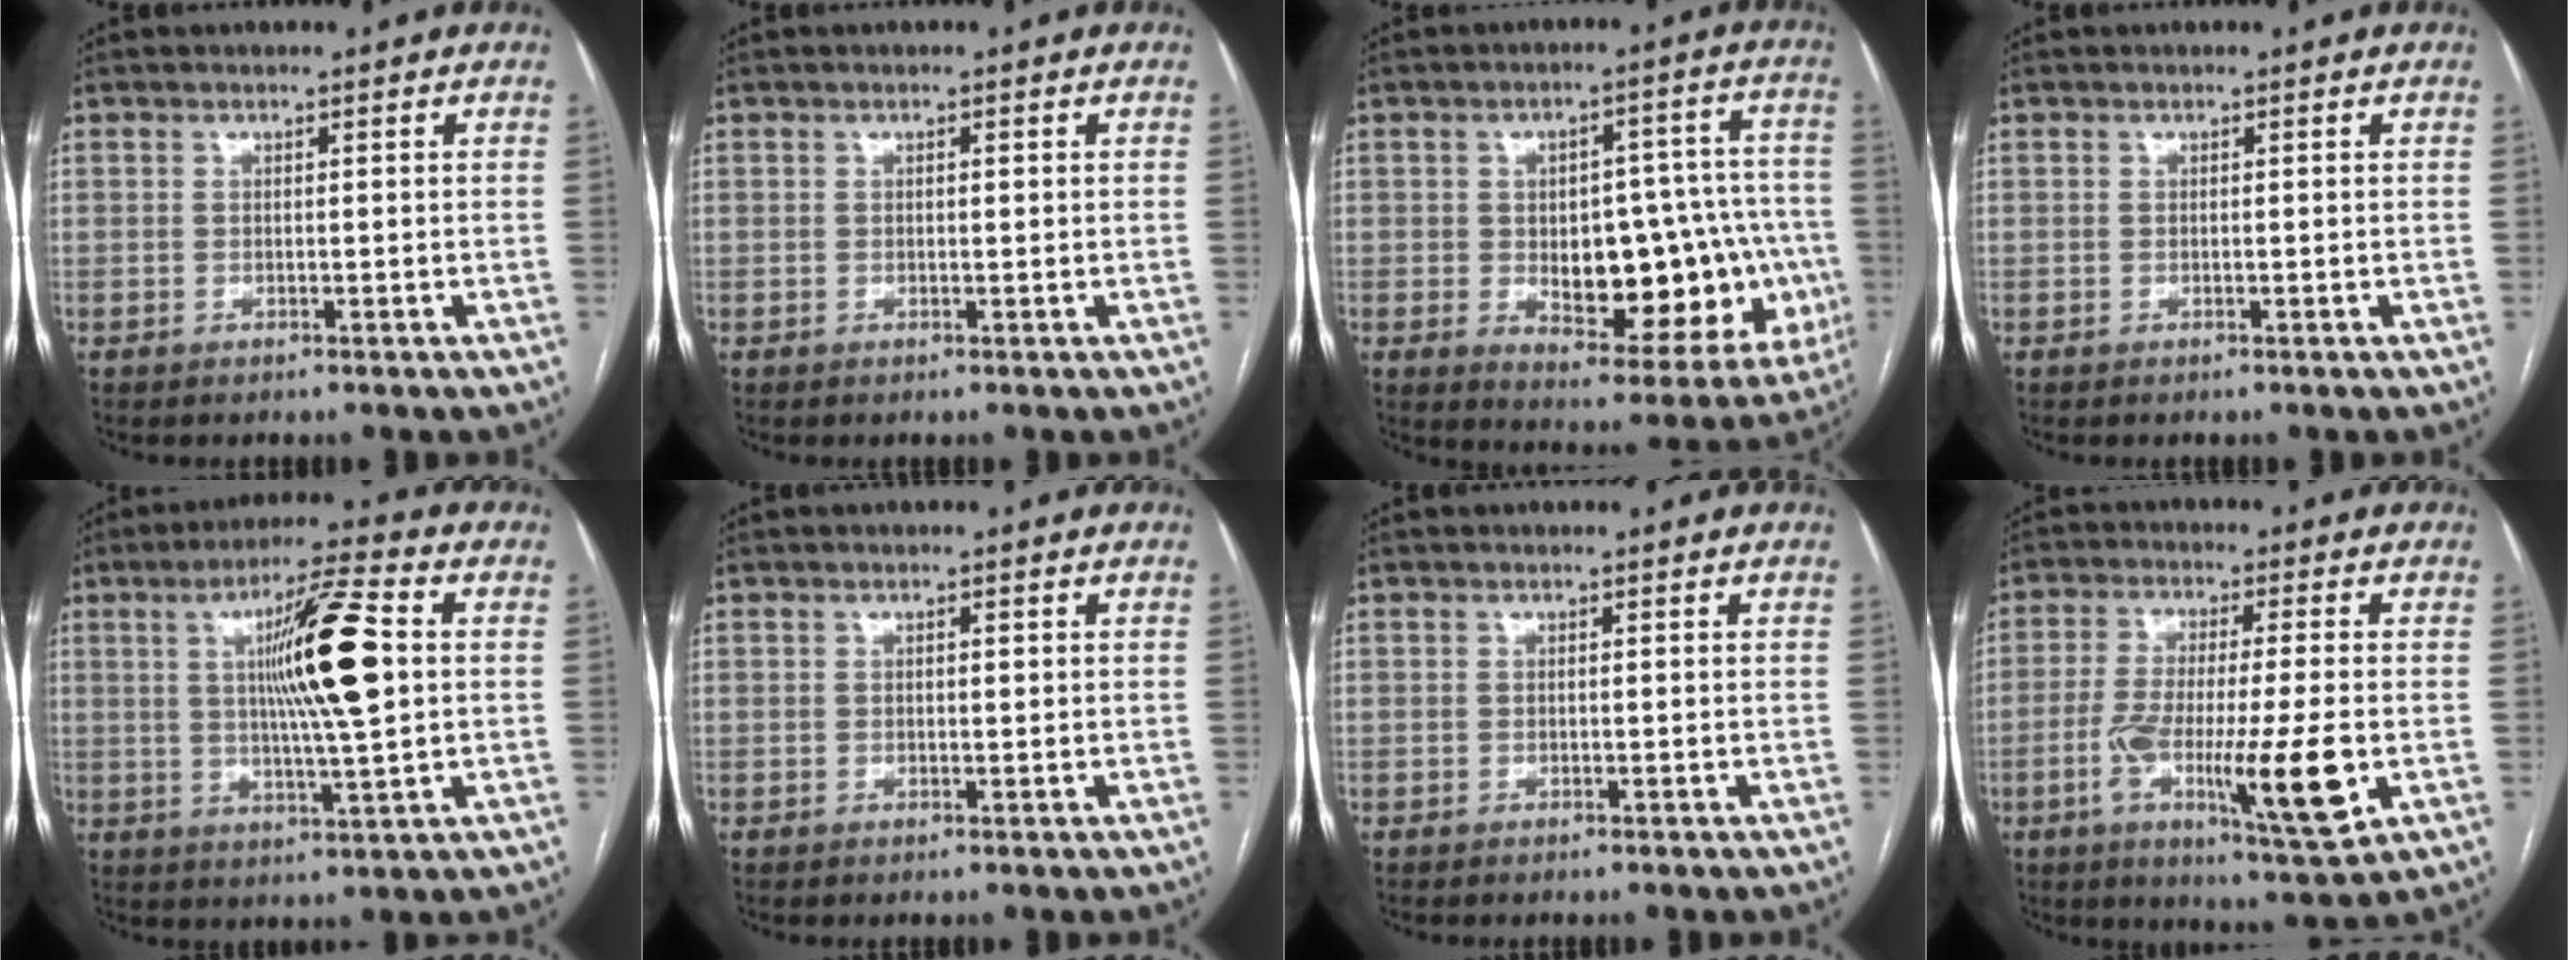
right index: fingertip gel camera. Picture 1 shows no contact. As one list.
[{"total": 0.5, "force": [0.1, 0.1, 0.5], "torque": [-0.009, 0.000, 0.001]}, {"total": 18.9, "force": [-3.4, 8.7, 16.5], "torque": [-0.173, 0.033, -0.016]}, {"total": 0.0}, {"total": 13.1, "force": [2.1, 0.4, 12.9], "torque": [-0.217, 0.005, 0.034]}, {"total": 0.8, "force": [0.2, 0.2, 0.7], "torque": [-0.011, 0.001, 0.003]}, {"total": 0.0}, {"total": 14.4, "force": [-3.8, 1.2, 13.9], "torque": [-0.244, -0.025, -0.063]}]